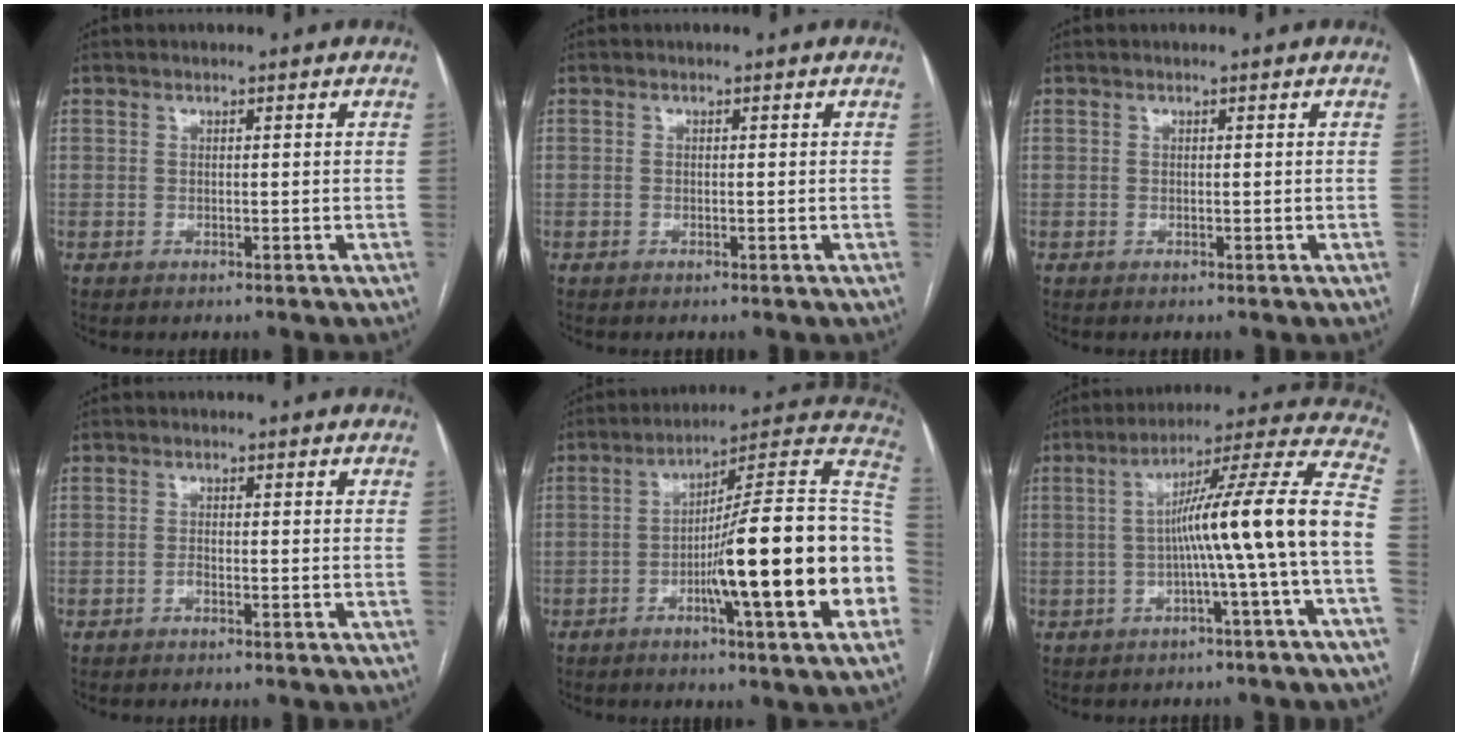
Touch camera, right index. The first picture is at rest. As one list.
[{"total": 0.0}, {"total": 0.0}, {"total": 0.8, "force": [-0.6, 0.0, 0.5], "torque": [-0.008, 0.002, -0.013]}, {"total": 22.4, "force": [-5.2, 0.9, 21.8], "torque": [-0.241, 0.017, -0.078]}, {"total": 14.3, "force": [-2.5, -2.0, 13.9], "torque": [-0.194, 0.029, -0.046]}]